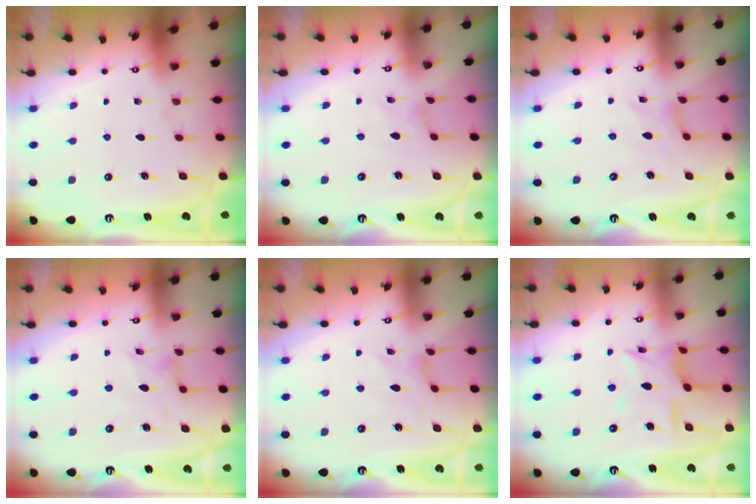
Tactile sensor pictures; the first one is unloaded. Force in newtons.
{"total": 0.0}
{"total": 0.0}
{"total": 0.0}
{"total": 0.6, "press": 0.6, "slide": 0.2}
{"total": 10.7, "press": 10.7, "slide": 0.7}